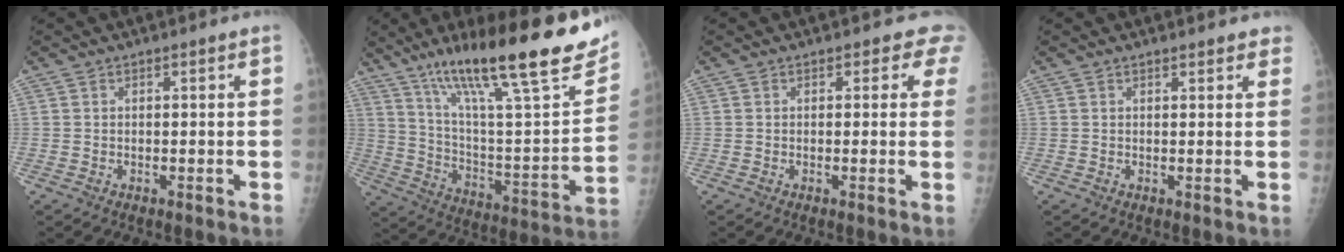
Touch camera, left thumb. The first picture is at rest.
{"total": 30.5, "force": [19.1, 6.4, 22.9], "torque": [-0.331, -0.042, 0.313]}
{"total": 3.0, "force": [2.1, 1.9, 0.9], "torque": [0.020, -0.008, 0.003]}
{"total": 3.0, "force": [2.7, 1.1, 0.9], "torque": [0.014, -0.005, 0.022]}